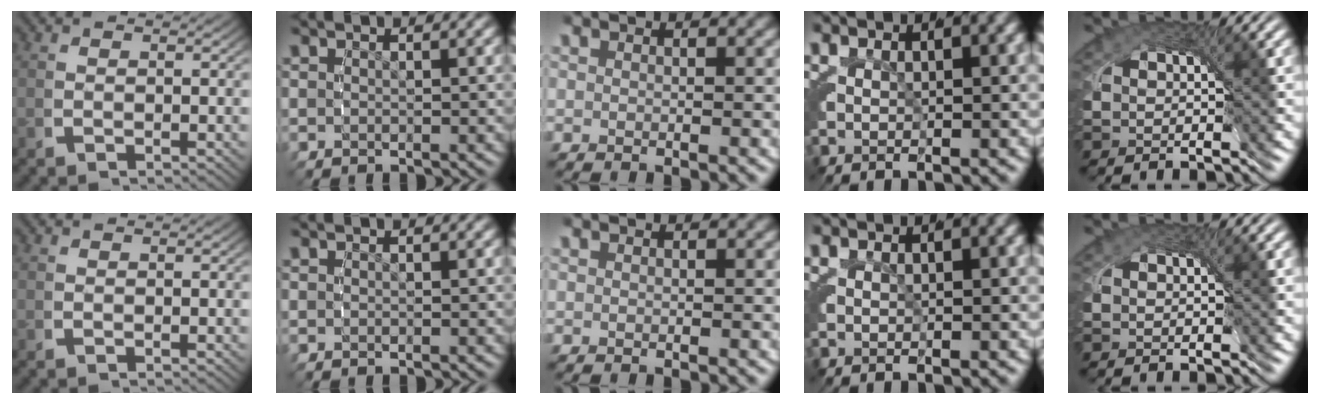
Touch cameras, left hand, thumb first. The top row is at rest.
{}